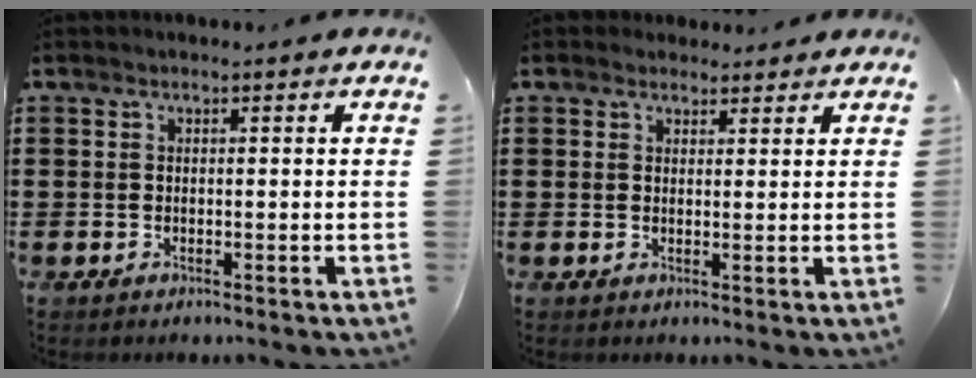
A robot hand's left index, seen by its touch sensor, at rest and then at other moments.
{"total": 2.1, "force": [1.9, 1.0, 0.0], "torque": [0.002, 0.002, 0.036]}